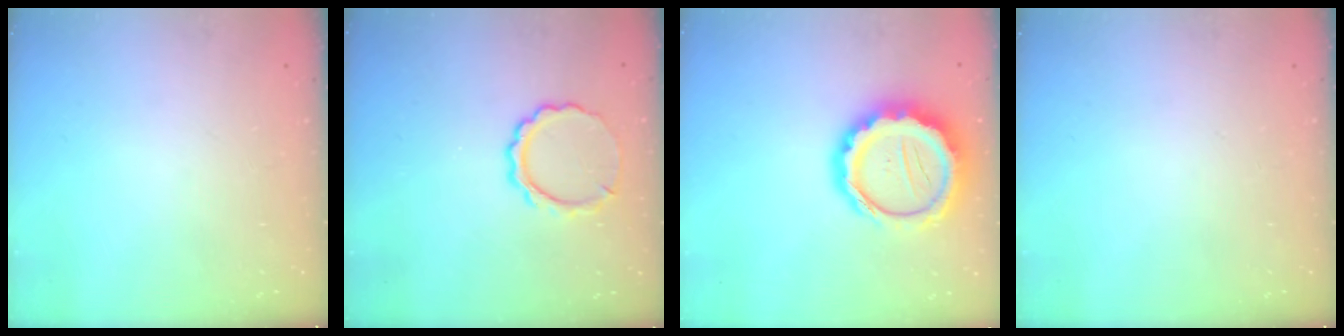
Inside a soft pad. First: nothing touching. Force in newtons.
{"total": 7.6, "press": 7.5, "slide": 0.5}
{"total": 14.4, "press": 14.2, "slide": 2.9}
{"total": 0.0}